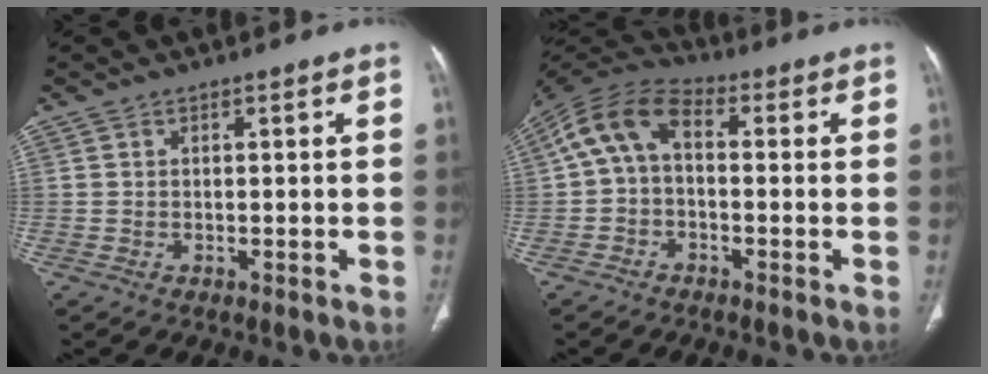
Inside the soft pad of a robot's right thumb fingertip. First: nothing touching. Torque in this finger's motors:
{"motor_torque": [0.18, 0.15, 1.06, -0.17, 0.34]}